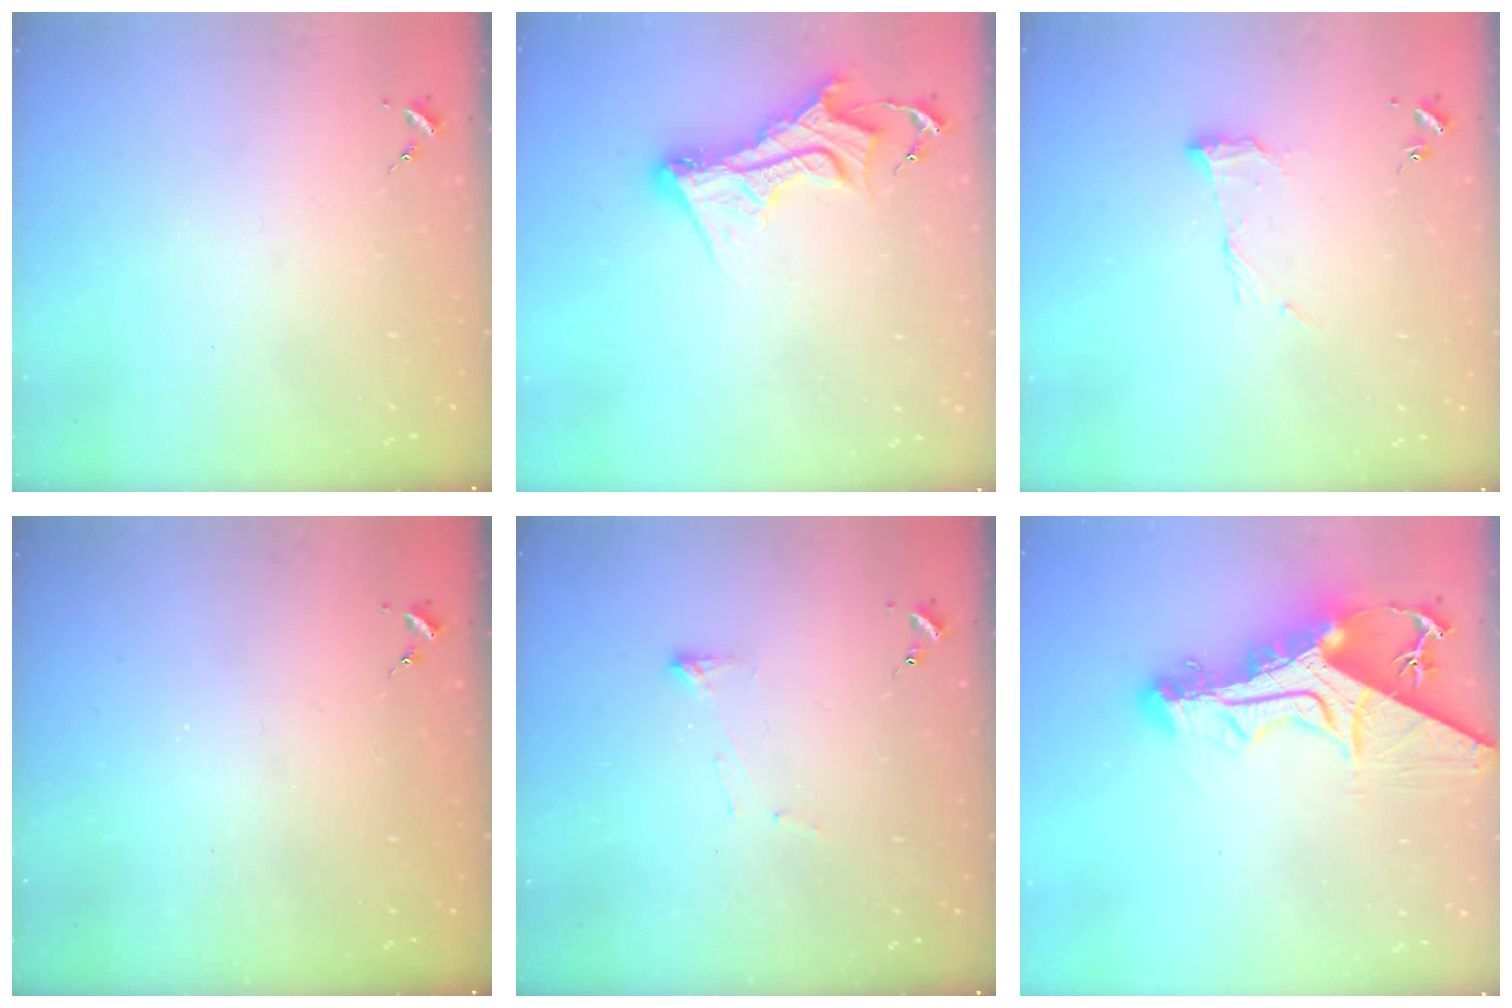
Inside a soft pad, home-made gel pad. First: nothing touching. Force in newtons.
{"total": 10.5, "press": 10.4, "slide": 1.1}
{"total": 9.4, "press": 9.4, "slide": 0.2}
{"total": 0.0}
{"total": 3.6, "press": 3.5, "slide": 0.5}
{"total": 19.2, "press": 19.1, "slide": 1.9}